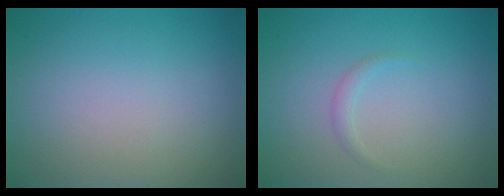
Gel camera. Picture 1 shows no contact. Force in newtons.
{"total": 0.8, "press": 0.8, "slide": 0.0}